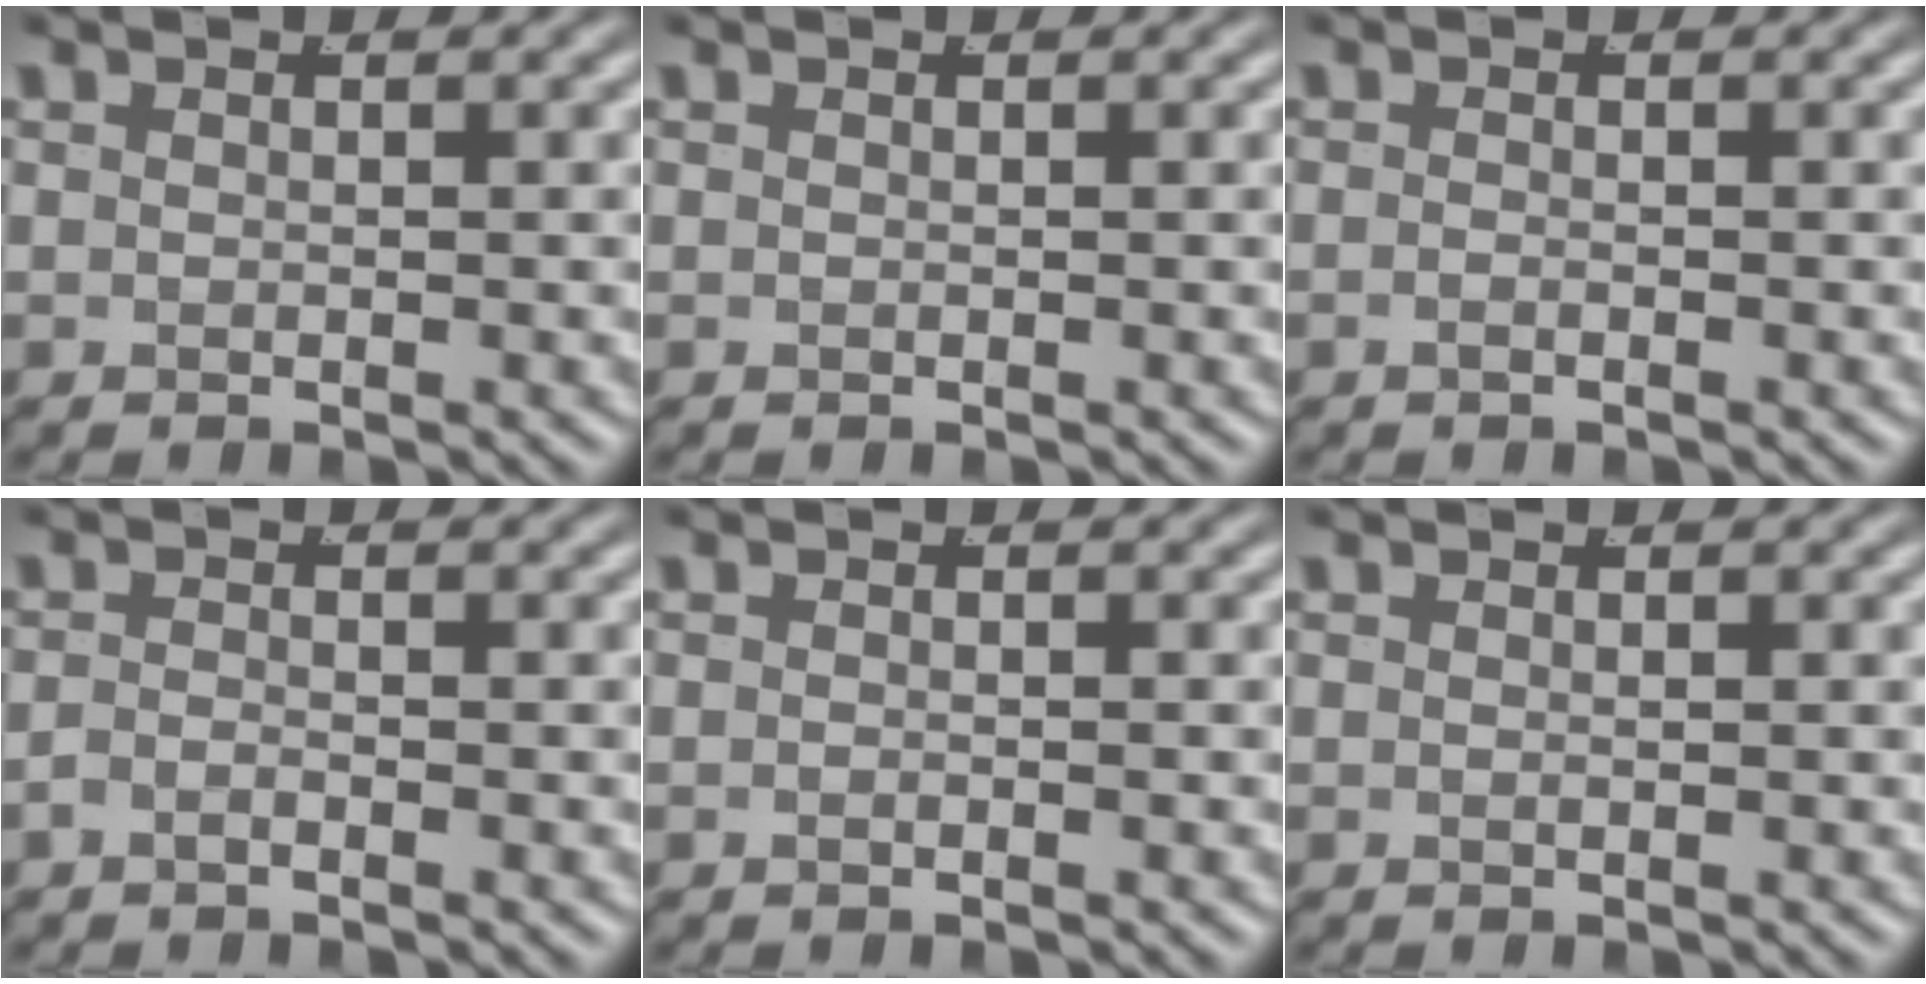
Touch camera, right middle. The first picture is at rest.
{"total": 0.0}
{"total": 0.7, "force": [-0.6, -0.1, 0.3], "torque": [-0.012, -0.005, -0.011]}
{"total": 1.3, "force": [-1.1, 0.1, 0.5], "torque": [-0.013, -0.008, -0.020]}
{"total": 0.6, "force": [-0.5, 0.0, 0.3], "torque": [-0.009, -0.003, -0.008]}
{"total": 0.0}